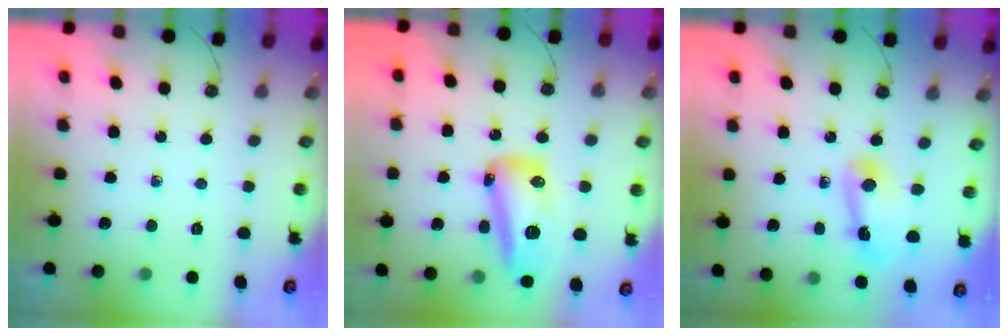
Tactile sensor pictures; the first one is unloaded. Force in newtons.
{"total": 28.1, "press": 19.4, "slide": 20.2}
{"total": 11.0, "press": 8.1, "slide": 7.4}